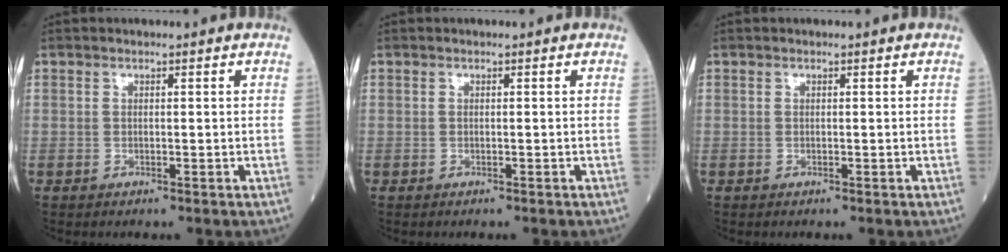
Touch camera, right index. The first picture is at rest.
{"total": 0.0}
{"total": 0.0}